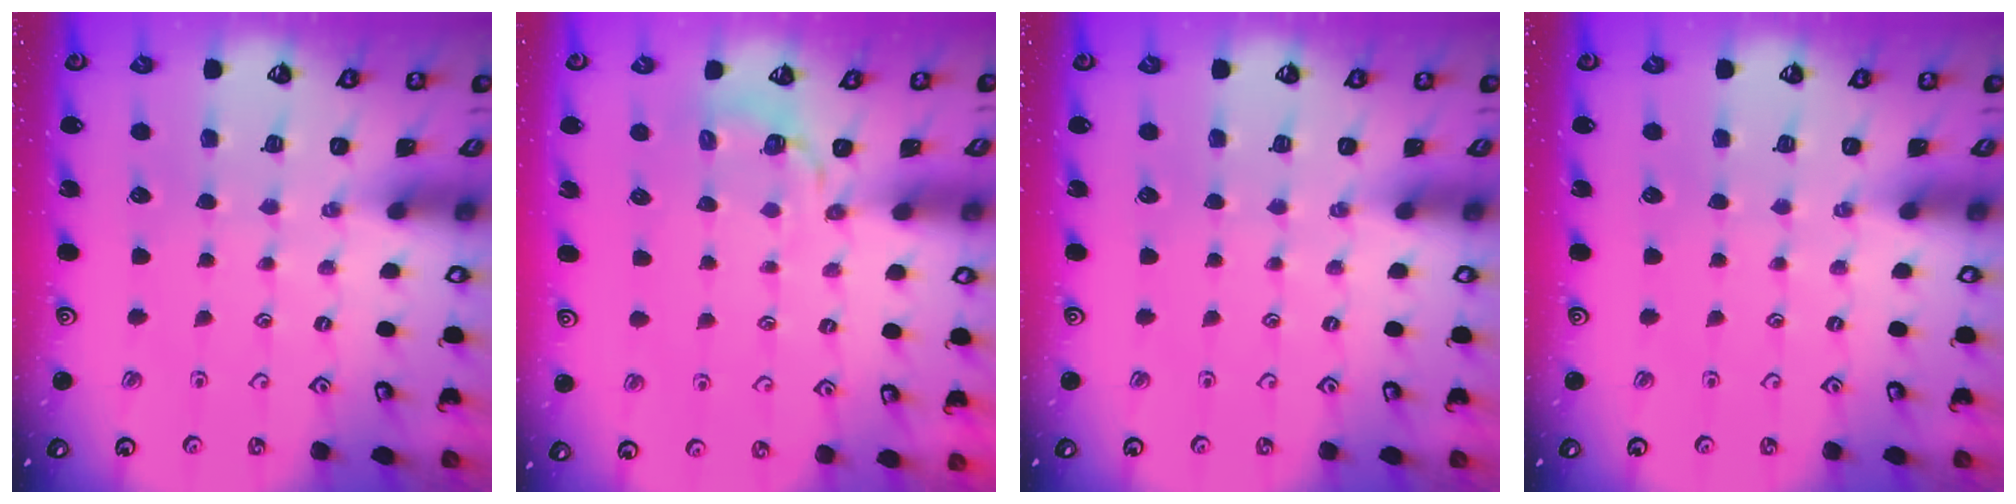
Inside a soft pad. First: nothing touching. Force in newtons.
{"total": 3.4, "press": 2.3, "slide": 2.5}
{"total": 0.0}
{"total": 0.0}